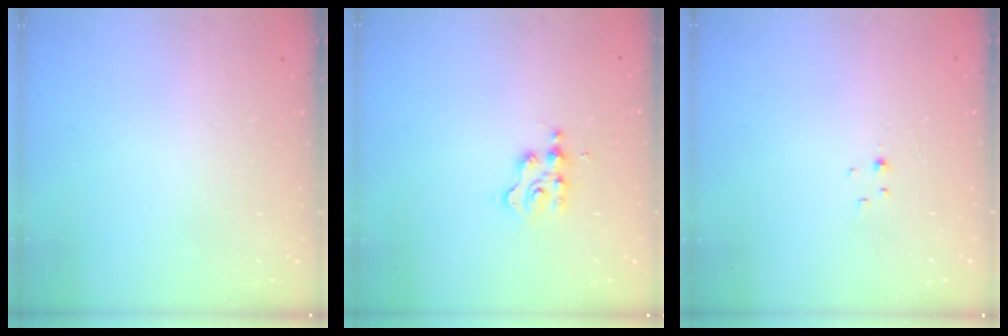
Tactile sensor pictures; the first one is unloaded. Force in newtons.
{"total": 2.7, "press": 2.6, "slide": 0.4}
{"total": 1.1, "press": 1.1, "slide": 0.2}